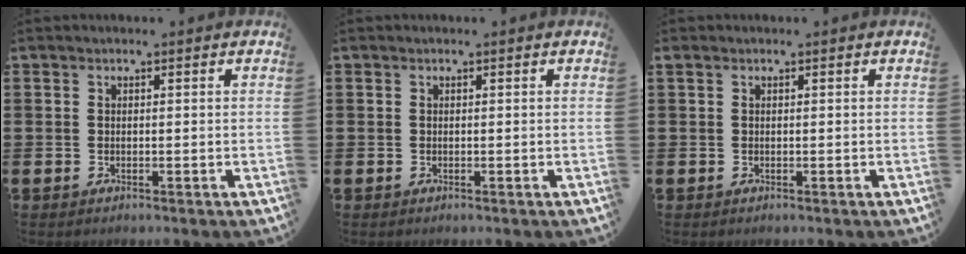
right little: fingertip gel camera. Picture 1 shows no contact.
{"total": 0.0}
{"total": 0.0}